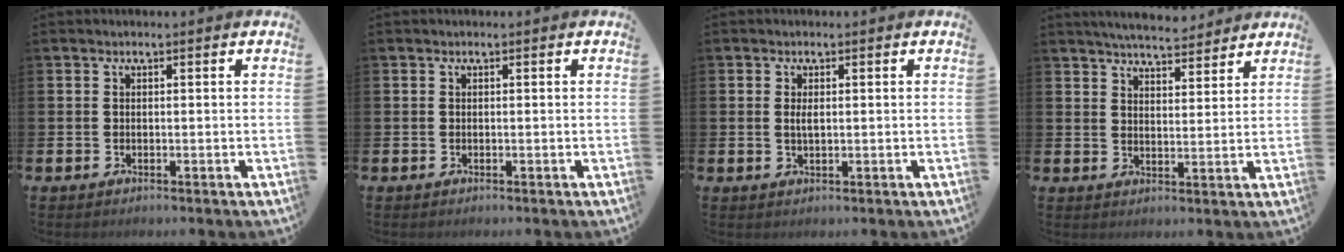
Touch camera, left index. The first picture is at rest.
{"total": 0.0}
{"total": 1.5, "force": [0.3, 0.6, 1.3], "torque": [-0.025, 0.002, 0.003]}
{"total": 5.6, "force": [5.4, 0.7, 0.9], "torque": [-0.020, -0.029, 0.096]}